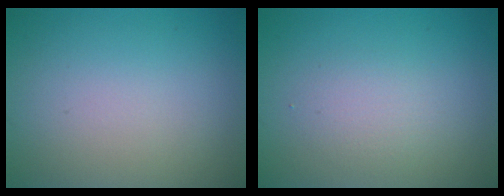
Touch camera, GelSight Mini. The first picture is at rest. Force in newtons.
{"total": 1.7, "press": 1.7, "slide": 0.2}